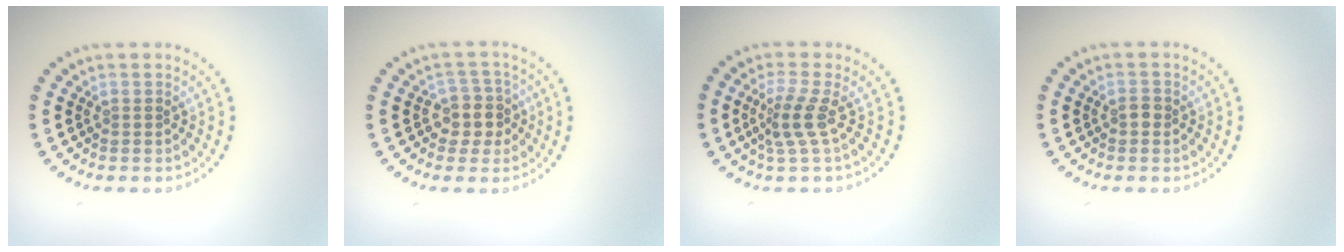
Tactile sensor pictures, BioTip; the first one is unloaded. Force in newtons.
{"total": 2.8, "press": 2.4, "slide": 1.4}
{"total": 2.6, "press": 1.9, "slide": 1.8}
{"total": 0.8, "press": 0.8, "slide": 0.1}